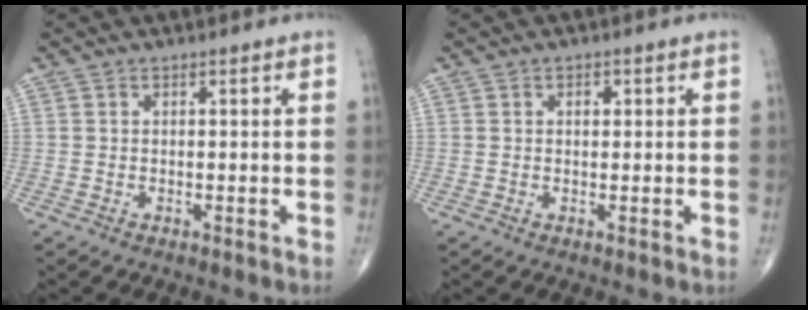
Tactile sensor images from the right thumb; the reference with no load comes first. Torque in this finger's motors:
{"motor_torque": [-0.03, 0.19, -0.06, -0.04, 0.00]}